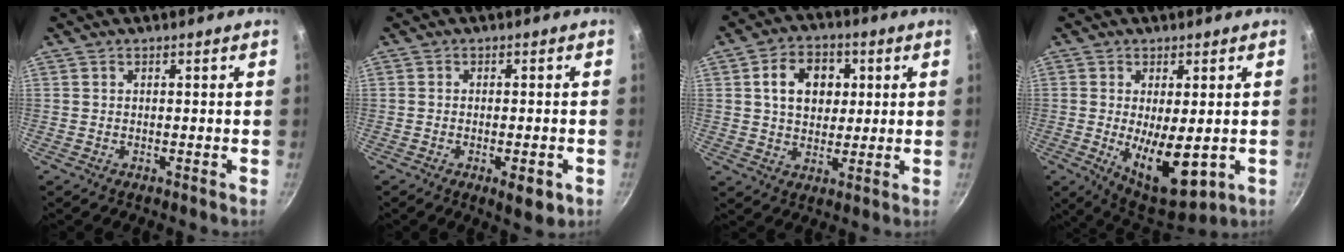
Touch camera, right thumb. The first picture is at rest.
{"total": 5.1, "force": [-2.1, 1.7, 4.4], "torque": [-0.063, 0.002, -0.026]}
{"total": 10.2, "force": [2.4, 7.7, 6.3], "torque": [-0.077, 0.006, 0.034]}
{"total": 12.1, "force": [-1.5, 5.1, 10.8], "torque": [-0.152, -0.017, -0.004]}